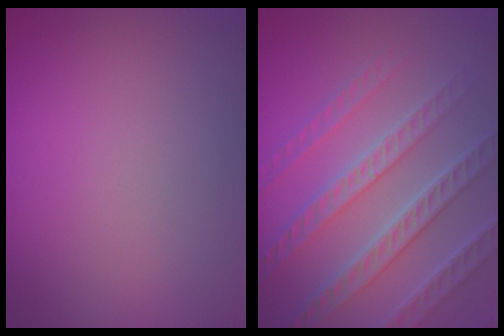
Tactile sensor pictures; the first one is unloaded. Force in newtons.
{"total": 7.2, "press": 5.5, "slide": 4.6}